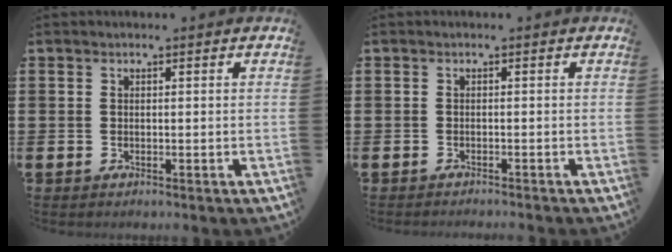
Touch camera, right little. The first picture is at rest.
{"total": 0.6, "force": [-0.6, -0.2, 0.0], "torque": [0.000, -0.002, -0.012]}